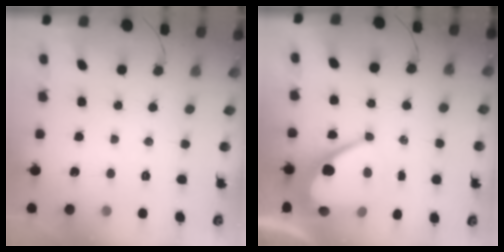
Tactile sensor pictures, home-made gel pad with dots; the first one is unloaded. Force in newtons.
{"total": 13.6, "press": 13.6, "slide": 1.0}